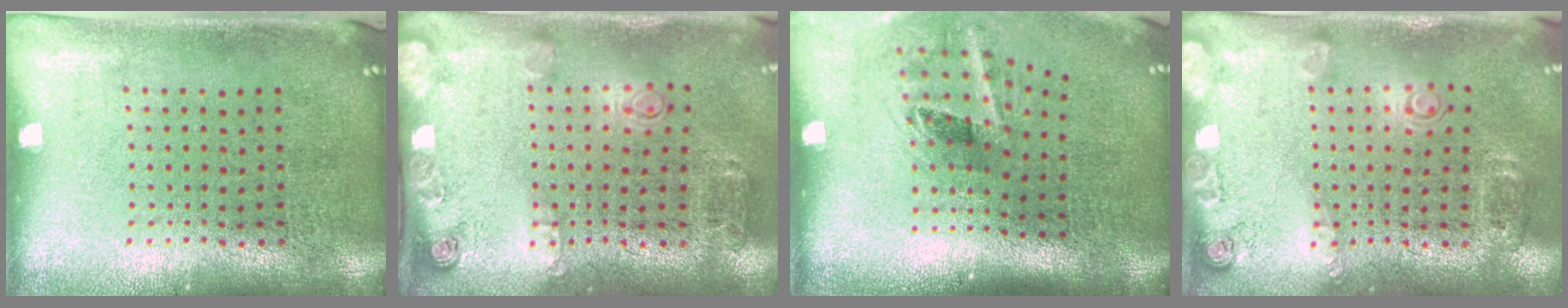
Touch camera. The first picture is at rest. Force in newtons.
{"total": 2.0, "press": 1.2, "slide": 1.6}
{"total": 2.2, "press": 1.3, "slide": 1.7}
{"total": 1.9, "press": 1.2, "slide": 1.4}